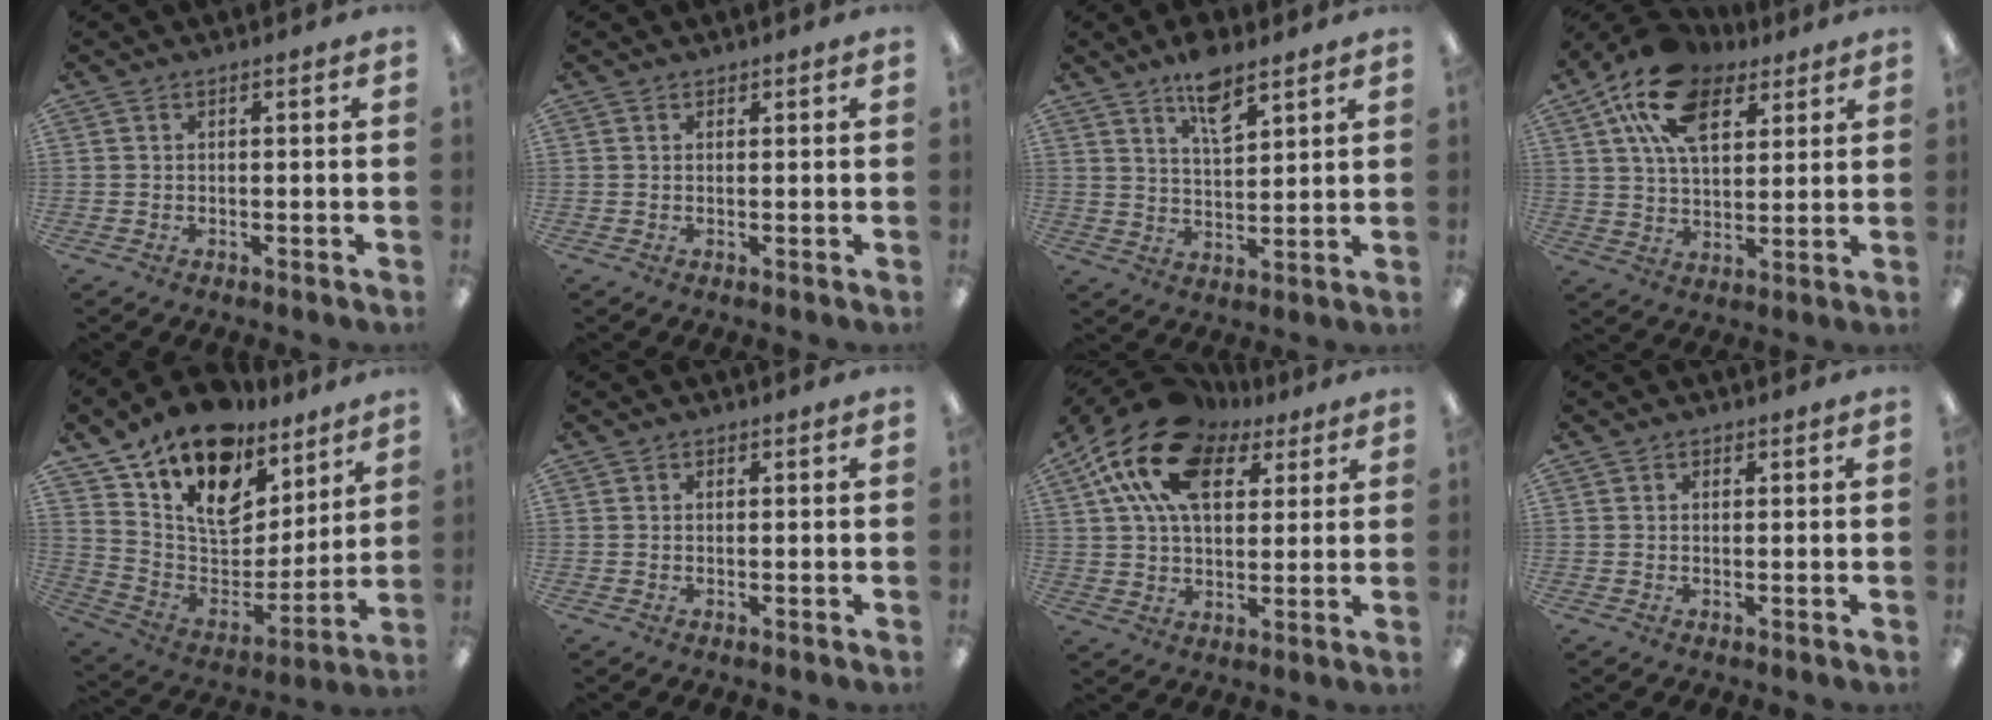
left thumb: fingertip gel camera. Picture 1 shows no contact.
{"total": 0.6, "force": [0.6, 0.2, -0.1], "torque": [0.001, -0.001, 0.011]}
{"total": 8.6, "force": [6.1, 3.3, 5.1], "torque": [-0.083, -0.030, 0.105]}
{"total": 16.8, "force": [9.3, 9.3, 10.4], "torque": [-0.196, -0.016, 0.171]}
{"total": 17.8, "force": [12.1, 10.3, 8.1], "torque": [-0.137, -0.087, 0.218]}
{"total": 0.6, "force": [0.5, 0.4, 0.0], "torque": [0.000, 0.002, 0.008]}
{"total": 19.4, "force": [10.3, 11.5, 11.9], "torque": [-0.237, -0.032, 0.183]}
{"total": 0.9, "force": [0.6, 0.7, 0.1], "torque": [0.006, 0.000, 0.009]}